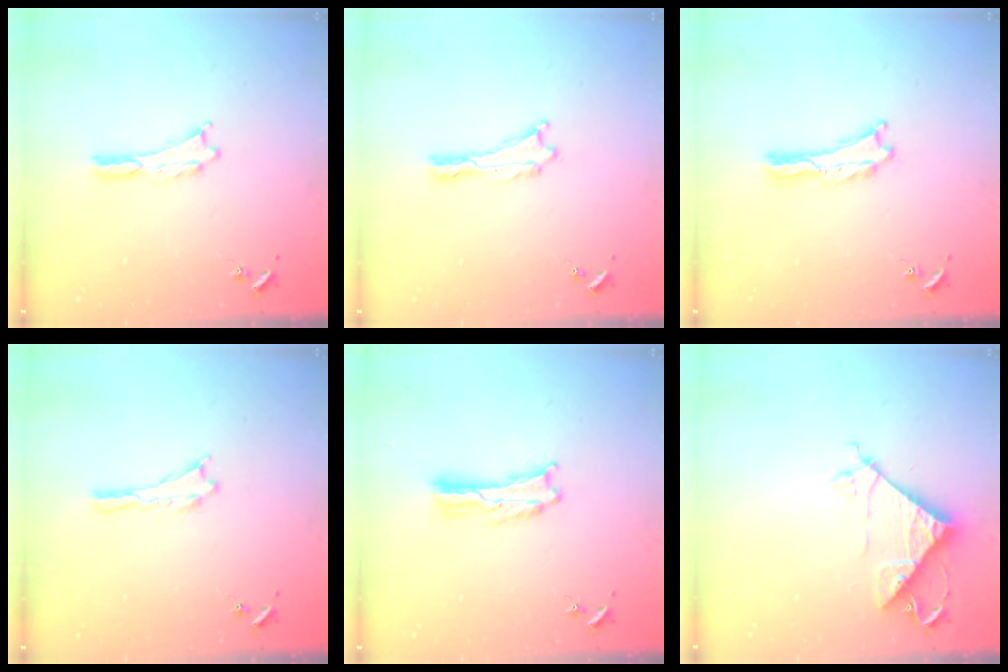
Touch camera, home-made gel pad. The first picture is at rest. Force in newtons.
{"total": 0.0}
{"total": 0.0}
{"total": 0.0}
{"total": 1.0, "press": 1.0, "slide": 0.2}
{"total": 7.7, "press": 7.7, "slide": 0.7}